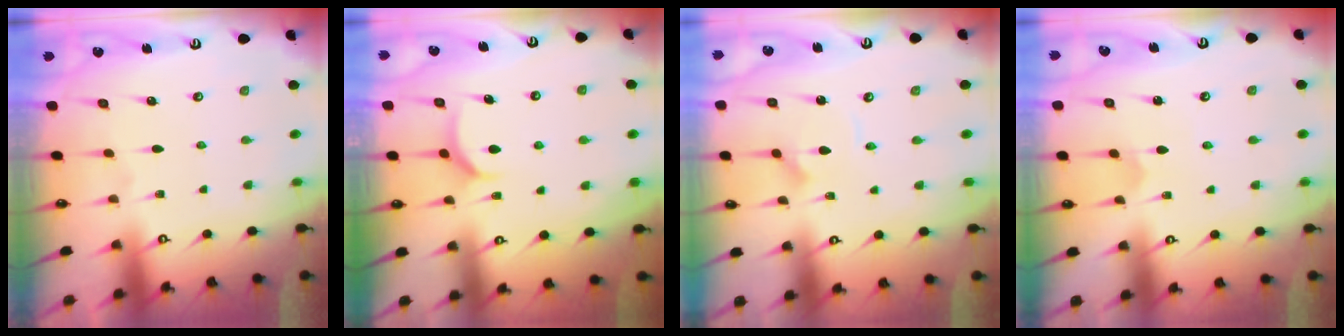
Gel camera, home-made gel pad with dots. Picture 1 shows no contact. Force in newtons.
{"total": 5.9, "press": 5.9, "slide": 0.7}
{"total": 4.2, "press": 4.2, "slide": 0.4}
{"total": 2.9, "press": 2.9, "slide": 0.3}